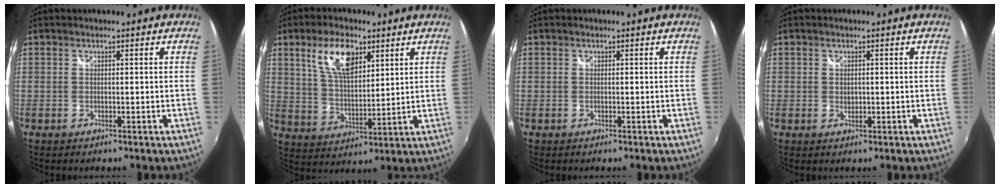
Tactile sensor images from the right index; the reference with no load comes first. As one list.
[{"total": 10.8, "force": [5.5, 4.9, 7.9], "torque": [-0.145, 0.012, 0.107]}, {"total": 0.0}, {"total": 1.3, "force": [0.0, 1.0, 0.7], "torque": [-0.010, 0.000, 0.000]}]